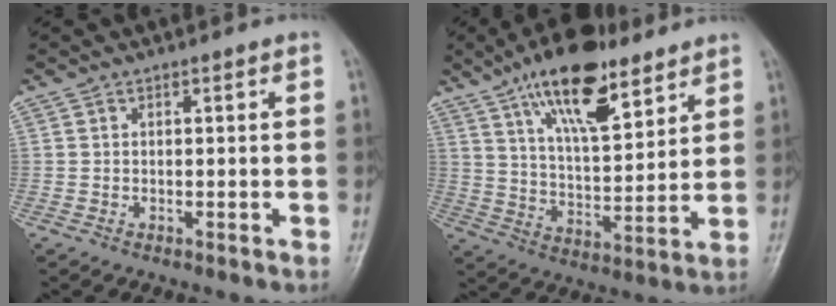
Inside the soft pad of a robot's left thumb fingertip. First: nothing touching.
{"total": 17.0, "force": [10.4, 6.6, 11.7], "torque": [-0.165, -0.046, 0.180]}